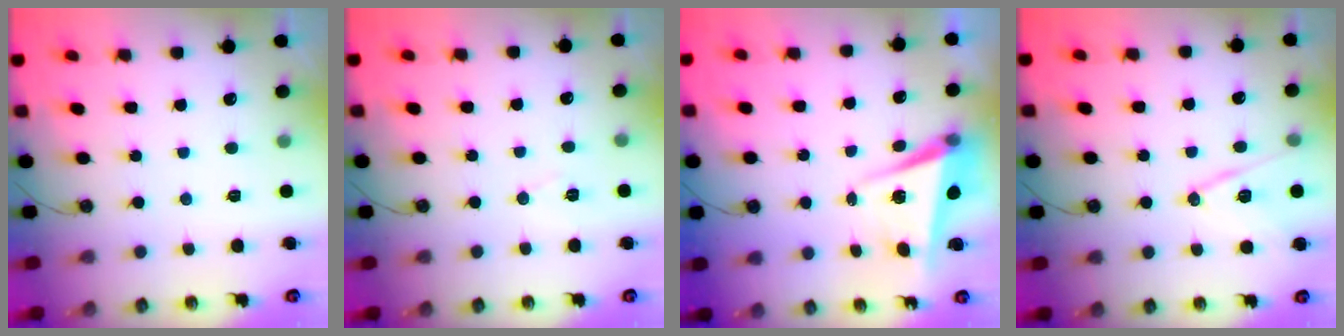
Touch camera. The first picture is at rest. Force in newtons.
{"total": 6.2, "press": 4.1, "slide": 4.6}
{"total": 5.4, "press": 5.3, "slide": 1.0}
{"total": 12.5, "press": 12.0, "slide": 3.4}